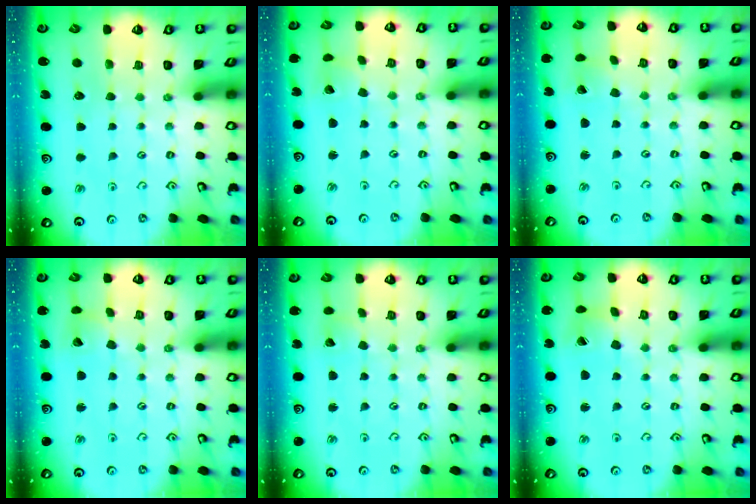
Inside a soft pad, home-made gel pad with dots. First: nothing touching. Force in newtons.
{"total": 2.9, "press": 2.9, "slide": 0.1}
{"total": 0.7, "press": 0.7, "slide": 0.0}
{"total": 5.0, "press": 4.9, "slide": 0.5}
{"total": 2.4, "press": 2.4, "slide": 0.2}
{"total": 4.8, "press": 4.8, "slide": 0.5}